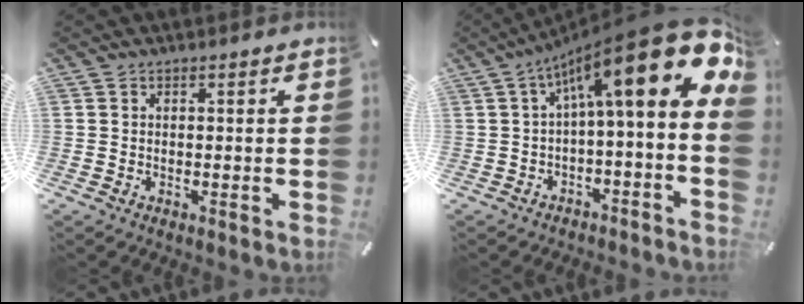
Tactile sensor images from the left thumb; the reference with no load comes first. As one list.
[{"total": 20.3, "force": [8.2, 5.4, 17.8], "torque": [-0.264, -0.065, 0.135]}]